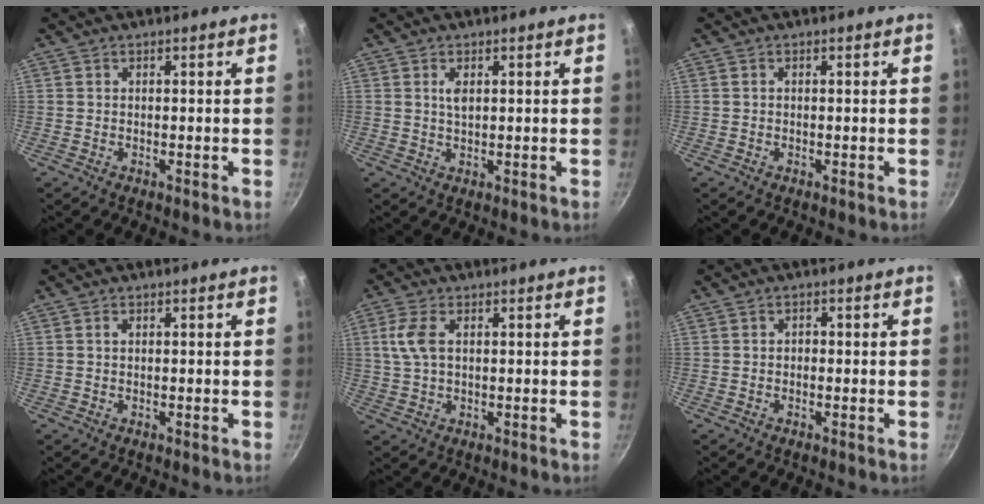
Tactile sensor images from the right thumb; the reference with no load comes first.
{"total": 2.2, "force": [0.8, 1.1, 1.7], "torque": [-0.031, -0.003, 0.018]}
{"total": 0.0}
{"total": 0.8, "force": [0.3, 0.5, 0.5], "torque": [-0.011, 0.002, 0.007]}
{"total": 5.6, "force": [1.3, 3.2, 4.4], "torque": [-0.095, 0.008, 0.025]}
{"total": 1.1, "force": [-0.2, 0.9, 0.6], "torque": [-0.010, 0.005, -0.002]}